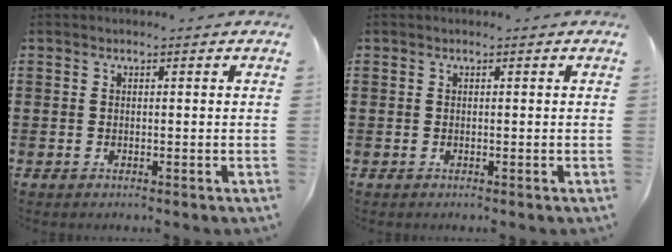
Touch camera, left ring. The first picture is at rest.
{"total": 0.0}